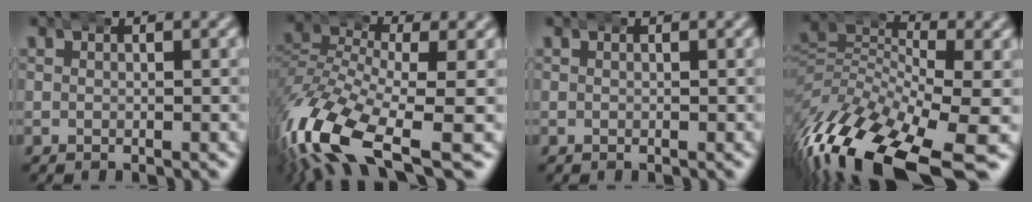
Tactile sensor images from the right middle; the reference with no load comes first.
{"total": 9.1, "force": [-4.4, 4.5, 6.7], "torque": [-0.164, -0.043, -0.060]}
{"total": 0.0}
{"total": 11.5, "force": [-5.8, 5.8, 8.1], "torque": [-0.180, -0.055, -0.074]}